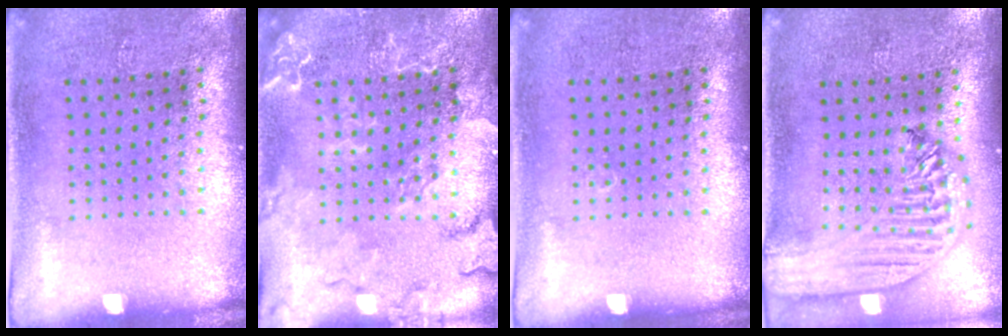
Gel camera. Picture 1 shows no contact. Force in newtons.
{"total": 3.4, "press": 3.4, "slide": 0.5}
{"total": 0.0}
{"total": 2.8, "press": 2.2, "slide": 1.6}